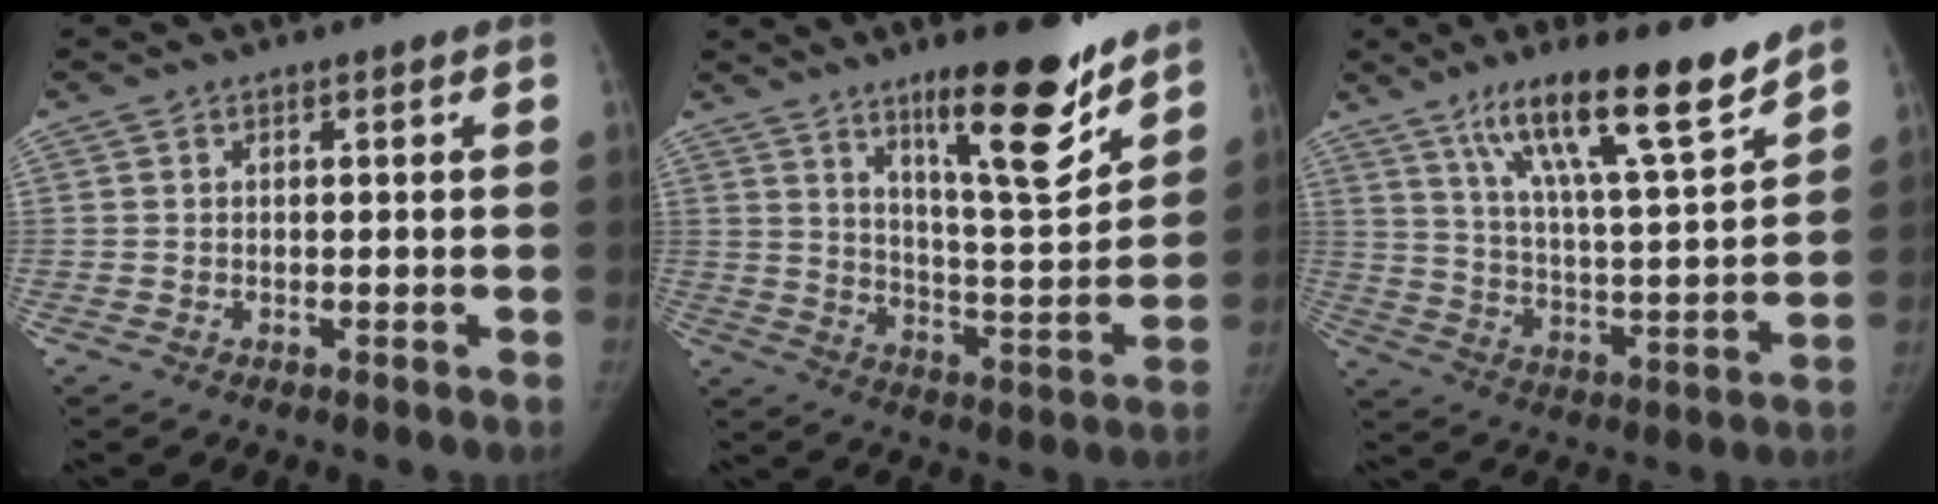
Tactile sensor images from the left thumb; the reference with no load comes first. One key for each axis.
{"total": 17.3, "fx": 11.9, "fy": 3.5, "fz": 12.0, "tx": -0.148, "ty": -0.089, "tz": 0.193}
{"total": 18.0, "fx": 12.8, "fy": 2.6, "fz": 12.4, "tx": -0.184, "ty": -0.071, "tz": 0.217}